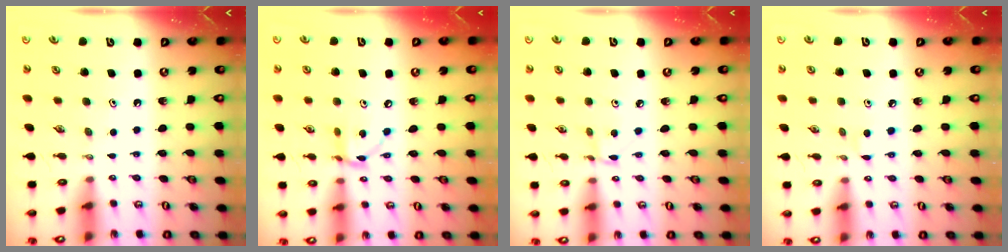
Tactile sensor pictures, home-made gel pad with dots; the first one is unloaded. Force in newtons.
{"total": 8.1, "press": 8.0, "slide": 0.2}
{"total": 2.0, "press": 2.0, "slide": 0.3}
{"total": 3.5, "press": 3.4, "slide": 0.4}